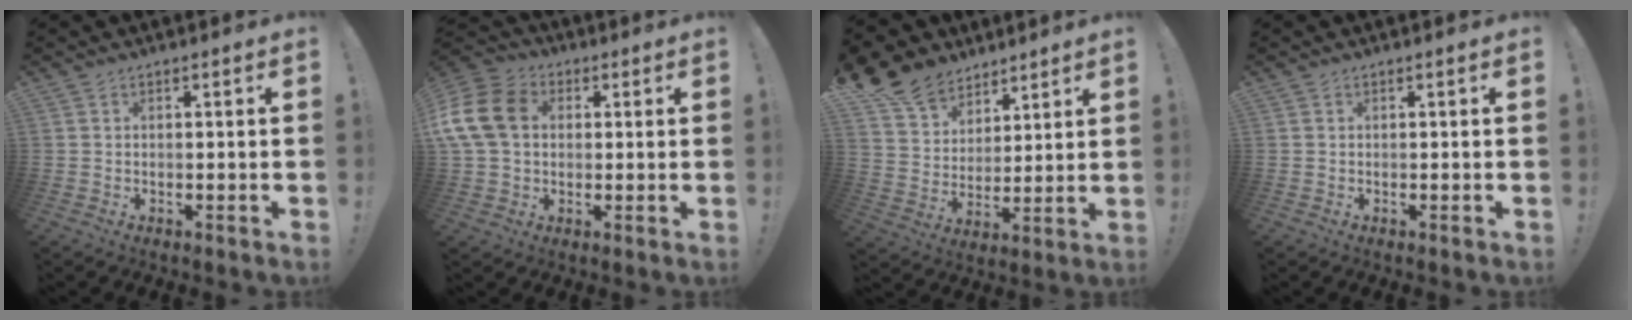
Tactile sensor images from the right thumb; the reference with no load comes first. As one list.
[{"total": 16.0, "force": [2.4, 12.4, 9.8], "torque": [-0.184, 0.006, 0.050]}, {"total": 13.0, "force": [9.8, 8.1, 2.9], "torque": [-0.061, -0.072, 0.191]}, {"total": 0.0}]